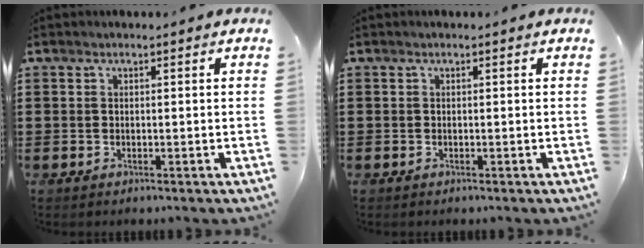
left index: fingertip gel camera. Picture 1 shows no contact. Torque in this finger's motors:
{"motor_torque": [0.00, 0.00, 0.01, 0.00]}